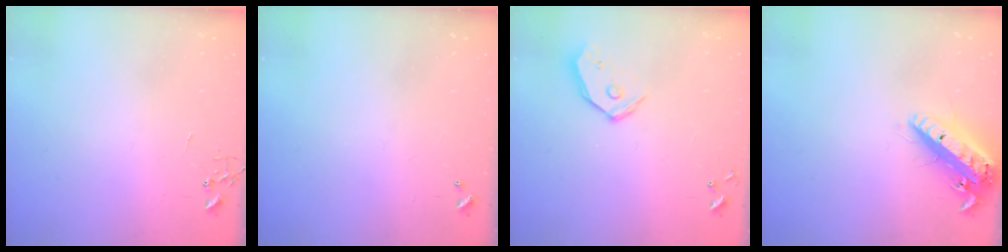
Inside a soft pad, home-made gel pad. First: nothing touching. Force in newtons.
{"total": 0.0}
{"total": 10.3, "press": 10.2, "slide": 1.6}
{"total": 16.4, "press": 16.0, "slide": 3.4}